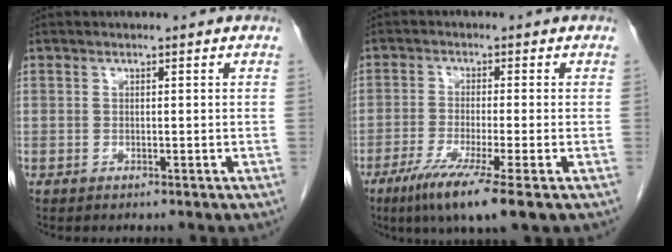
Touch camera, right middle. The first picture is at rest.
{"total": 8.9, "force": [-5.3, -0.5, 7.1], "torque": [-0.126, -0.028, -0.090]}